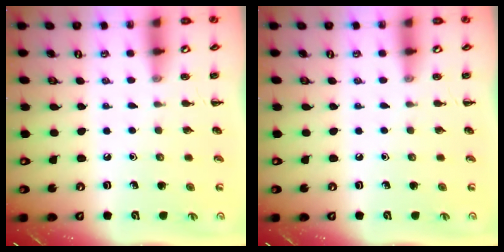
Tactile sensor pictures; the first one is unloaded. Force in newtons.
{"total": 0.0}